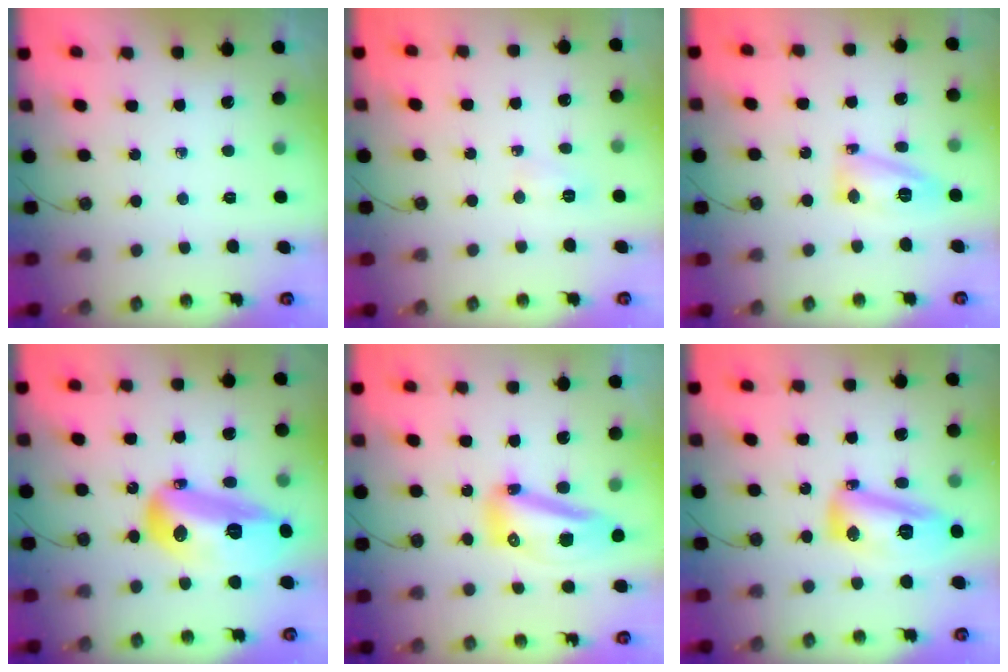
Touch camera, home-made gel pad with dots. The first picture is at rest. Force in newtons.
{"total": 3.5, "press": 3.2, "slide": 1.2}
{"total": 12.1, "press": 12.1, "slide": 0.8}
{"total": 20.4, "press": 20.3, "slide": 2.1}
{"total": 12.8, "press": 12.7, "slide": 1.3}
{"total": 13.7, "press": 13.7, "slide": 1.4}